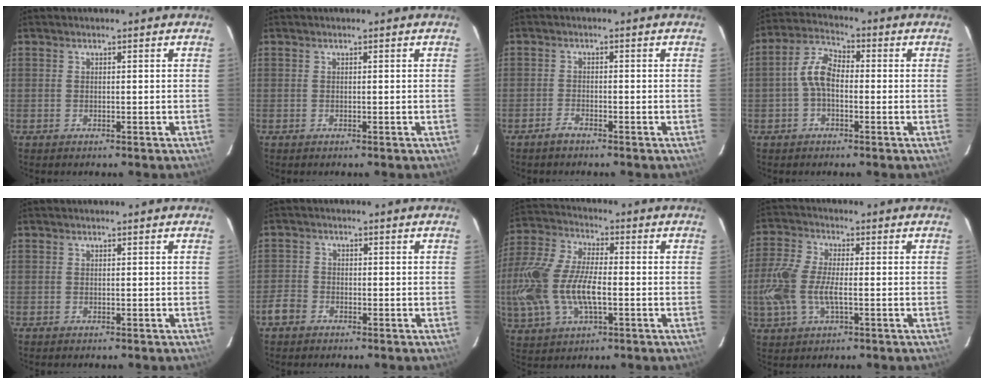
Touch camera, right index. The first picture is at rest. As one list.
[{"total": 0.0}, {"total": 1.8, "force": [-1.6, 0.5, 0.7], "torque": [-0.023, 0.002, -0.033]}, {"total": 6.2, "force": [-1.0, 3.5, 5.0], "torque": [-0.105, 0.021, -0.023]}, {"total": 0.0}, {"total": 3.6, "force": [-2.3, 2.6, 0.9], "torque": [-0.023, 0.007, -0.046]}, {"total": 19.0, "force": [-2.9, 9.4, 16.2], "torque": [-0.363, -0.003, -0.050]}, {"total": 10.7, "force": [-1.9, 5.1, 9.1], "torque": [-0.208, 0.003, -0.036]}]